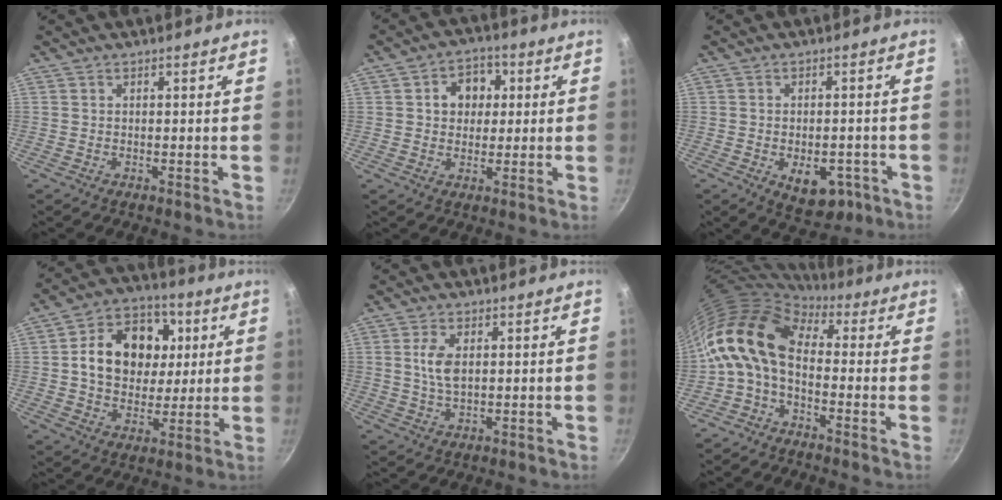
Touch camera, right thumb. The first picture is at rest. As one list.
[{"total": 7.3, "force": [1.5, 6.0, 3.9], "torque": [-0.018, 0.007, 0.014]}, {"total": 8.4, "force": [-3.2, 5.0, 5.9], "torque": [-0.049, 0.010, -0.031]}, {"total": 17.4, "force": [3.2, 13.5, 10.4], "torque": [-0.134, 0.013, 0.045]}, {"total": 5.2, "force": [0.9, 2.8, 4.3], "torque": [-0.085, 0.000, 0.019]}, {"total": 11.6, "force": [0.3, 7.1, 9.1], "torque": [-0.166, 0.025, -0.015]}]